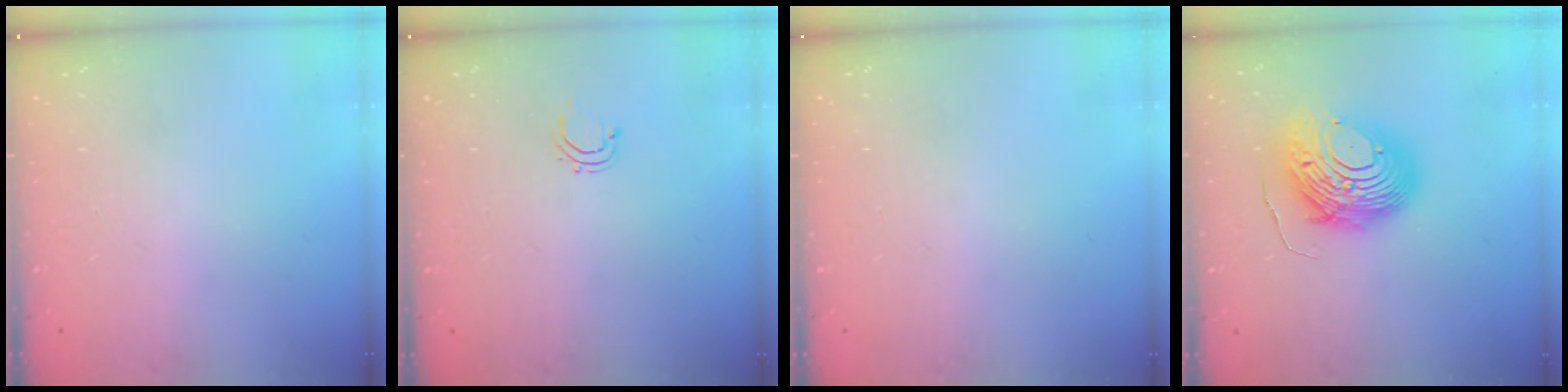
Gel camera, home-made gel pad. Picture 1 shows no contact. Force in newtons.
{"total": 2.8, "press": 2.8, "slide": 0.5}
{"total": 0.0}
{"total": 13.5, "press": 13.4, "slide": 0.8}